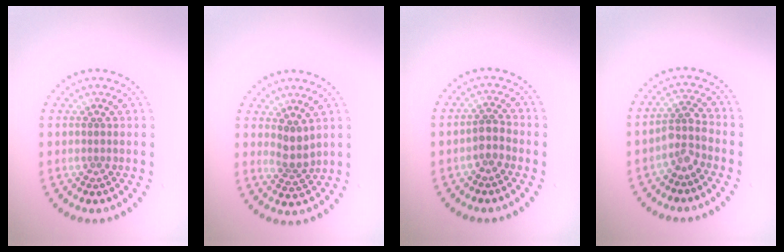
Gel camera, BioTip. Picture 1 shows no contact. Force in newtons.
{"total": 2.2, "press": 1.7, "slide": 1.3}
{"total": 1.9, "press": 1.6, "slide": 1.0}
{"total": 2.4, "press": 1.9, "slide": 1.5}